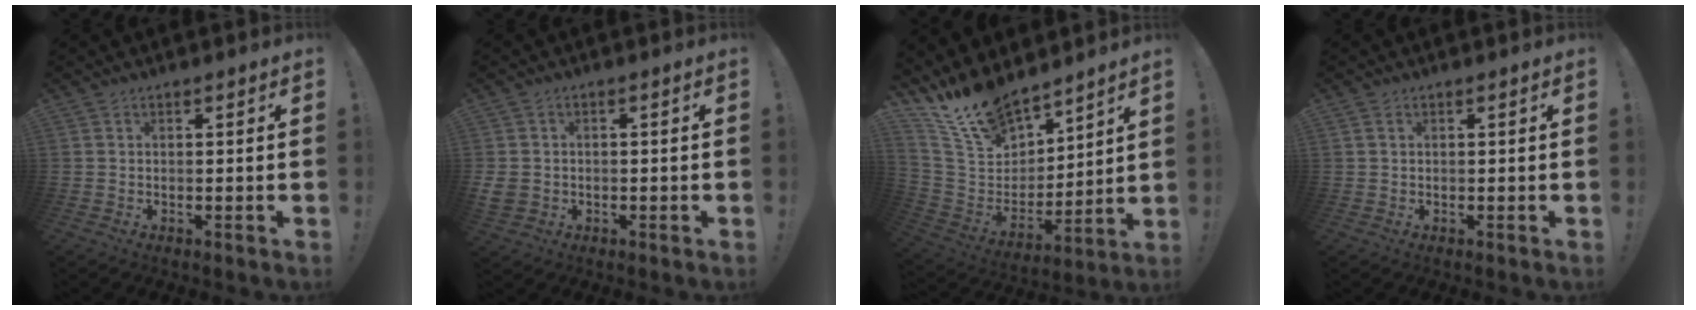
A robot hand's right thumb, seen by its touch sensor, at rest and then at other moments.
{"total": 3.7, "force": [0.0, 3.3, 1.6], "torque": [-0.034, -0.004, 0.001]}
{"total": 18.2, "force": [15.1, 7.6, 6.8], "torque": [-0.149, -0.103, 0.284]}
{"total": 1.0, "force": [0.6, 0.6, 0.6], "torque": [-0.011, 0.001, 0.011]}